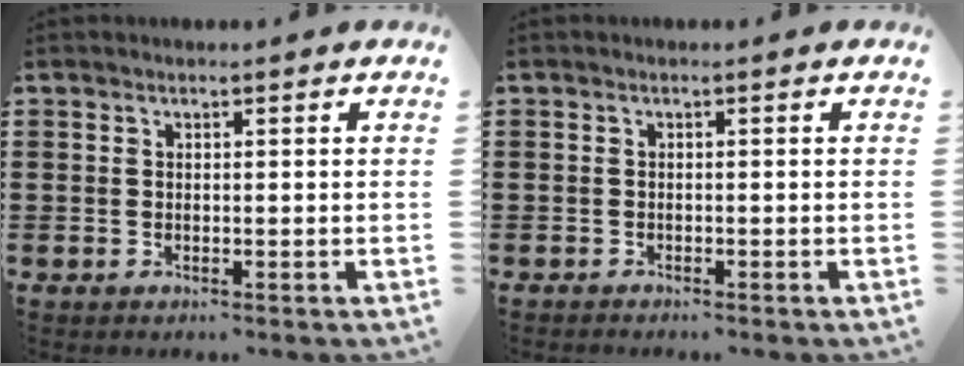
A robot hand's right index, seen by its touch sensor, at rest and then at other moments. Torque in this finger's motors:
{"motor_torque": [-1.10, 1.04, -0.10, -0.04]}